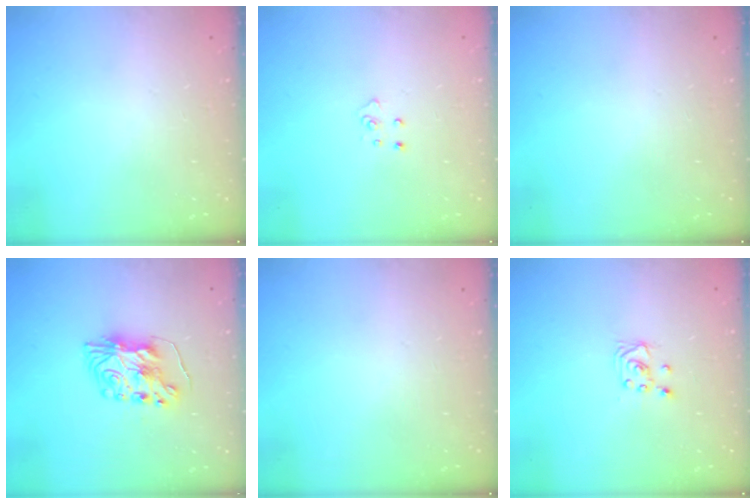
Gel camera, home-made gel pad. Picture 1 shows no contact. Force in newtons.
{"total": 3.4, "press": 3.4, "slide": 0.3}
{"total": 0.0}
{"total": 8.2, "press": 8.2, "slide": 0.6}
{"total": 0.0}
{"total": 2.0, "press": 2.0, "slide": 0.2}